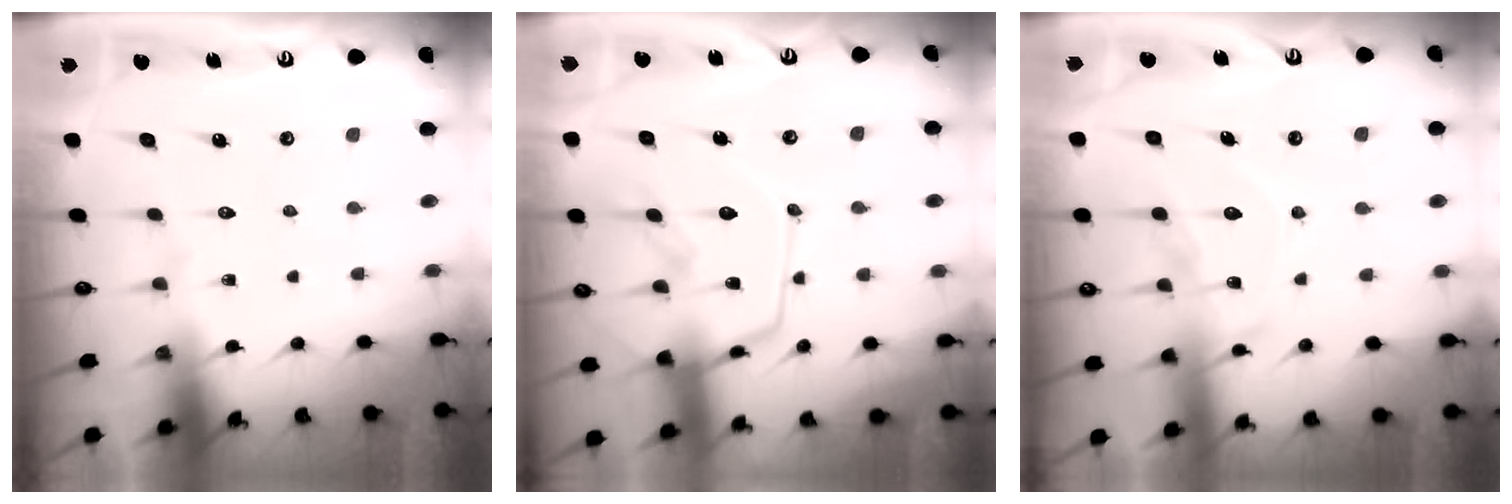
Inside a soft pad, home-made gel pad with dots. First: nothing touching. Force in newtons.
{"total": 15.7, "press": 15.7, "slide": 1.3}
{"total": 12.8, "press": 12.8, "slide": 1.0}